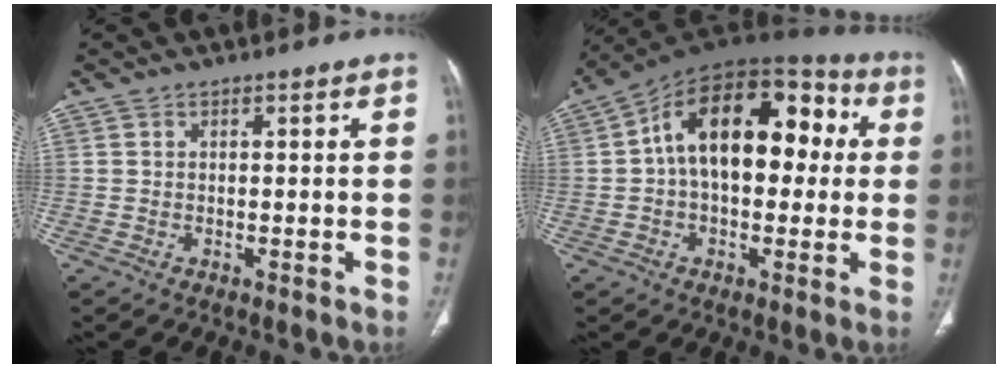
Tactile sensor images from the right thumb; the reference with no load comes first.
{"total": 19.9, "force": [2.6, 12.0, 15.7], "torque": [-0.206, 0.051, 0.030]}